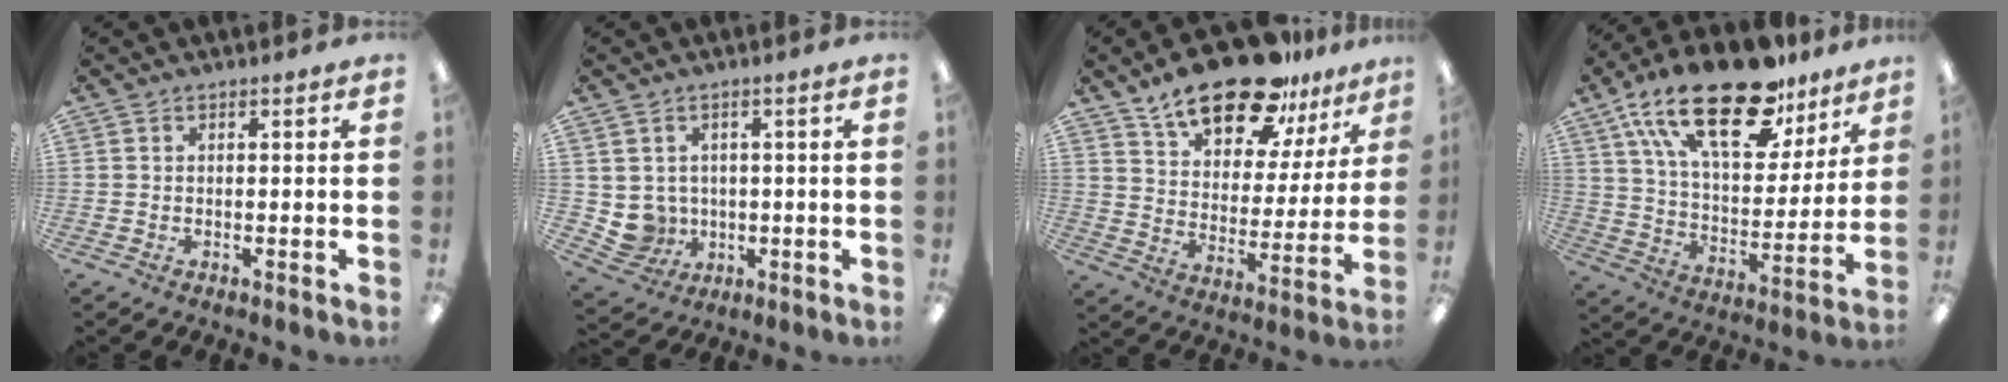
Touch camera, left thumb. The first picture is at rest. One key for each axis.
{"total": 5.5, "fx": 0.9, "fy": 5.3, "fz": 0.9, "tx": -0.033, "ty": -0.002, "tz": 0.025}
{"total": 20.2, "fx": 15.1, "fy": 8.6, "fz": 10.3, "tx": -0.162, "ty": -0.090, "tz": 0.259}
{"total": 26.9, "fx": 17.0, "fy": 11.8, "fz": 17.1, "tx": -0.297, "ty": -0.095, "tz": 0.289}